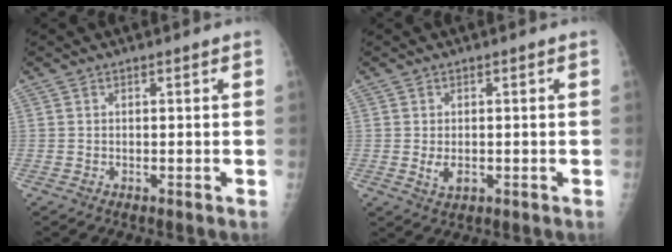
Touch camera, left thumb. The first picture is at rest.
{"total": 2.9, "force": [-0.4, 1.9, 2.2], "torque": [-0.035, -0.005, -0.001]}